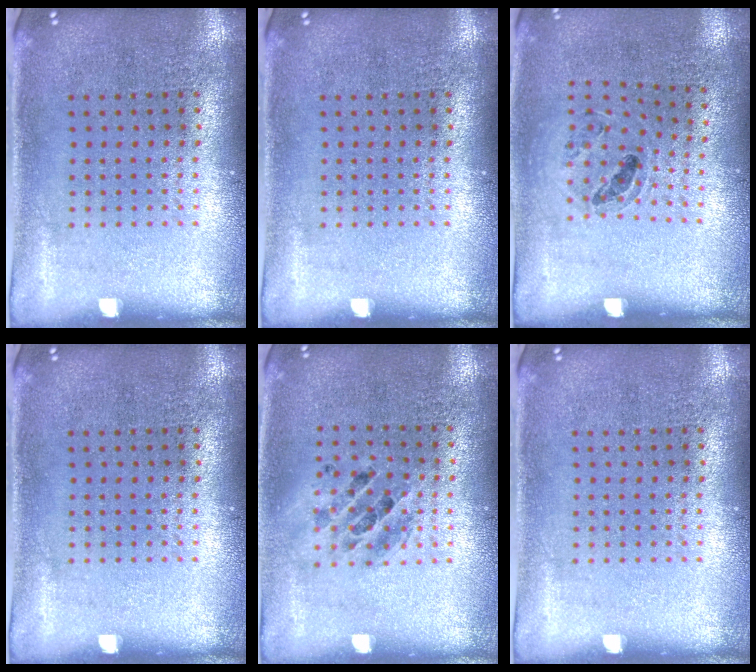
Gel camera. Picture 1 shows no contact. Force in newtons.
{"total": 0.0}
{"total": 0.9, "press": 0.8, "slide": 0.3}
{"total": 0.0}
{"total": 1.3, "press": 1.2, "slide": 0.5}
{"total": 0.0}